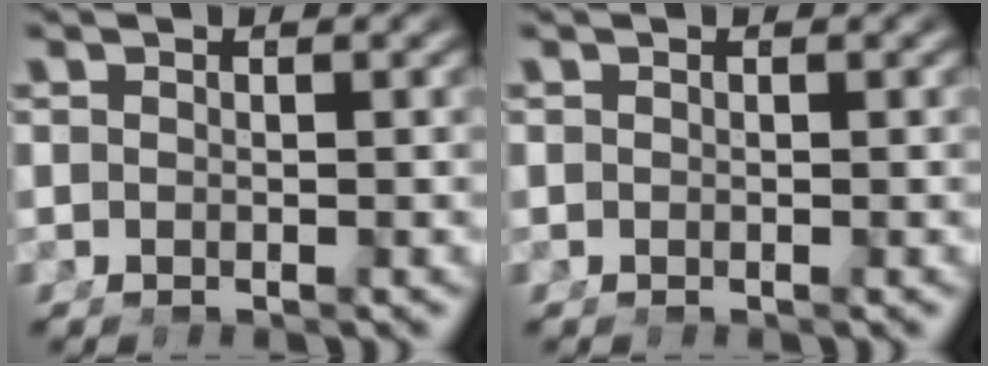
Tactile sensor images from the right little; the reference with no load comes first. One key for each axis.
{"total": 0.0}